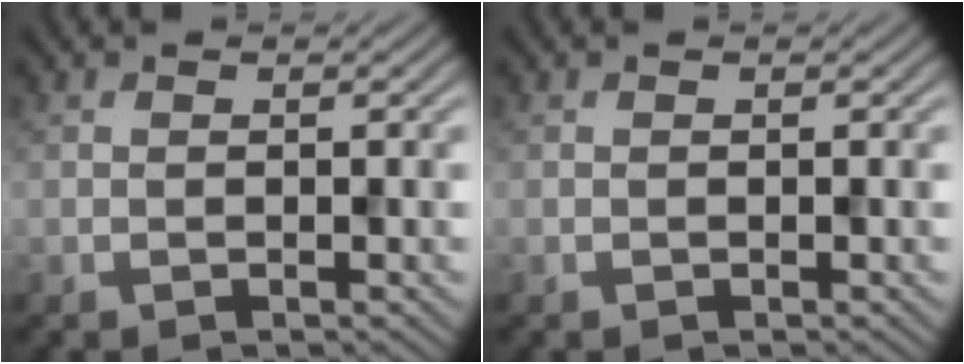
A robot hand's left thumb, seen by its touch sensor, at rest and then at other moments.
{"total": 0.0}